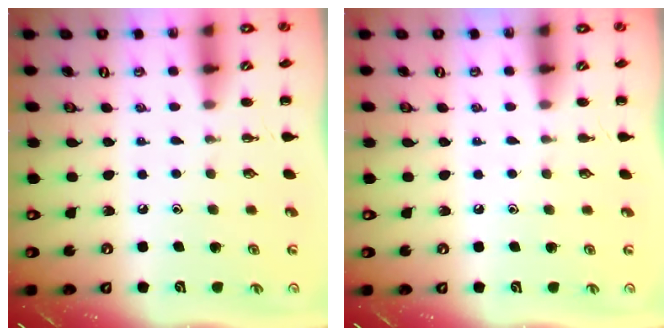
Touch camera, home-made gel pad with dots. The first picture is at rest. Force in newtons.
{"total": 0.0}